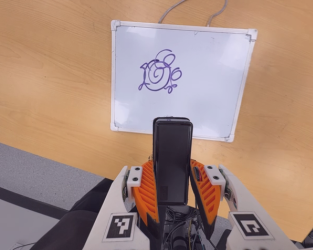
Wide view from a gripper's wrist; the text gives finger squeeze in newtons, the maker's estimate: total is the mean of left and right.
{"total": 4.1, "left": 2.6, "right": 5.7}